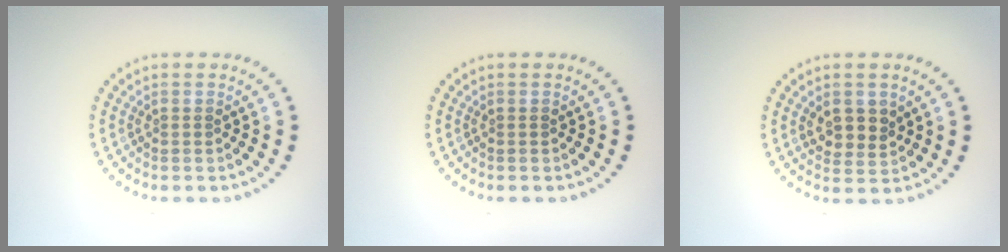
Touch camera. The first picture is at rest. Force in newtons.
{"total": 0.0}
{"total": 2.6, "press": 2.4, "slide": 1.0}